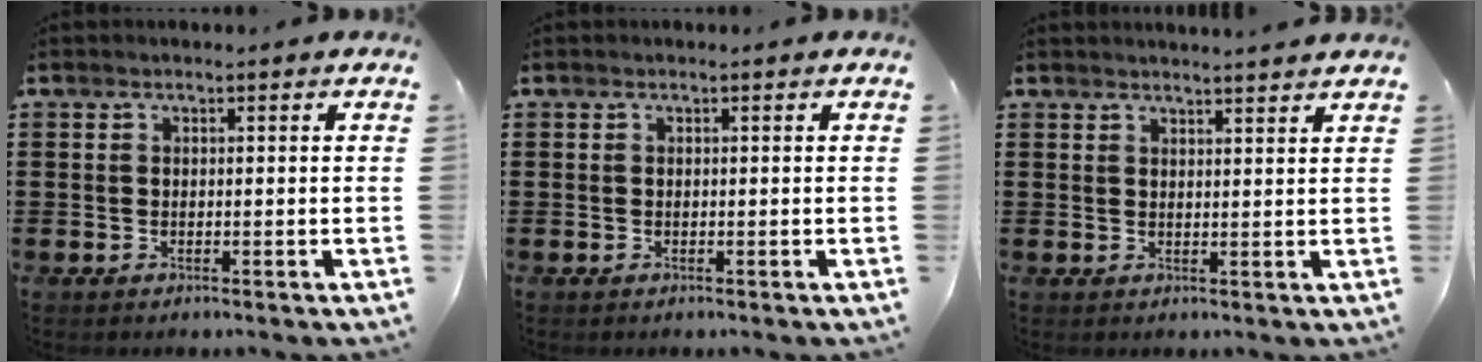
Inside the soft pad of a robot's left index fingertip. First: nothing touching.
{"total": 0.0}
{"total": 2.2, "force": [2.1, -0.5, 0.3], "torque": [-0.010, -0.005, 0.041]}